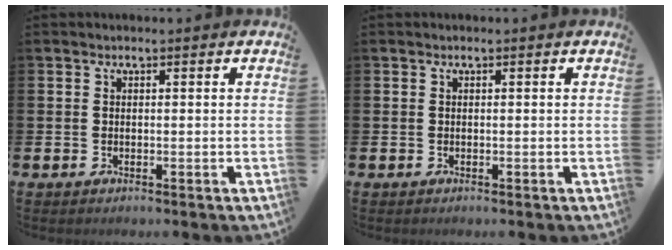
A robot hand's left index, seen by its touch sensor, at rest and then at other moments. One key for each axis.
{"total": 0.0}